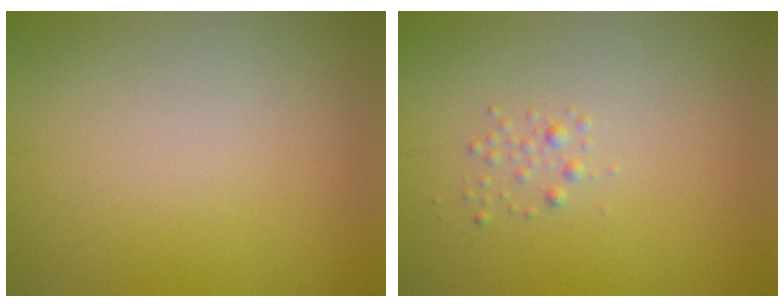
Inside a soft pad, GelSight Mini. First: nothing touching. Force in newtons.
{"total": 0.9, "press": 0.9, "slide": 0.0}